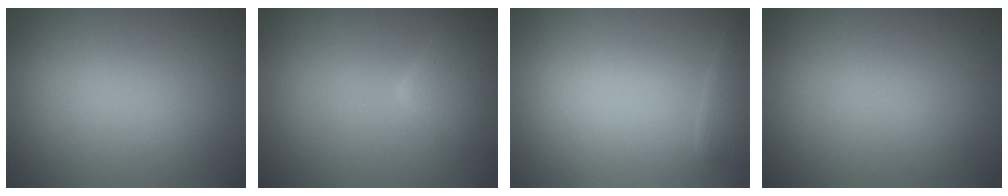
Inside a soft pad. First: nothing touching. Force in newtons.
{"total": 4.9, "press": 4.9, "slide": 0.3}
{"total": 1.2, "press": 1.2, "slide": 0.1}
{"total": 0.0}